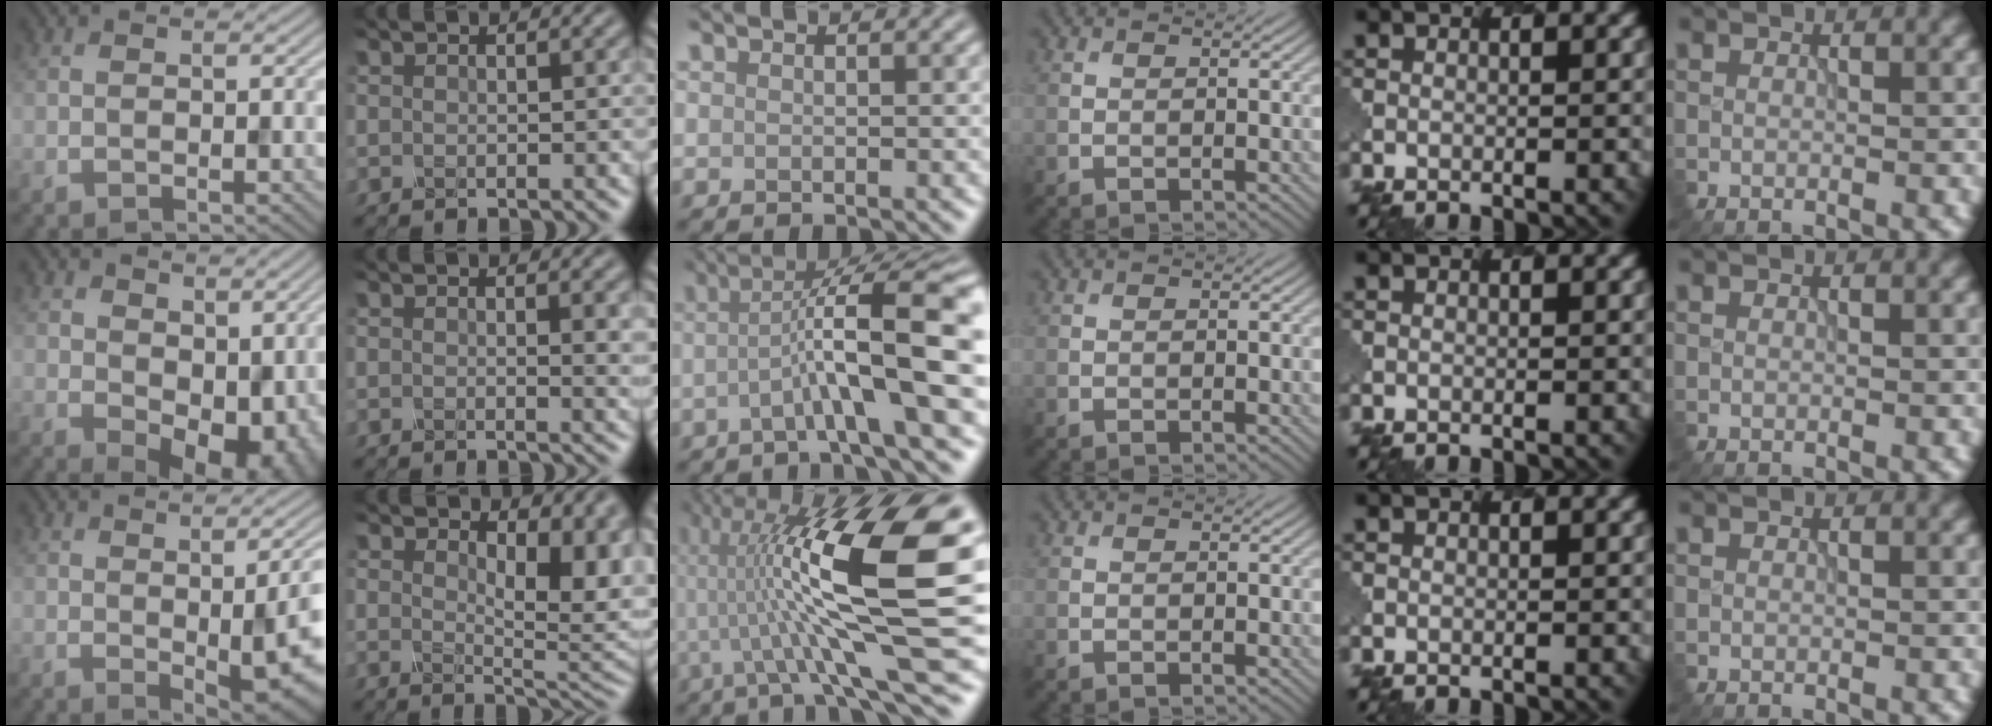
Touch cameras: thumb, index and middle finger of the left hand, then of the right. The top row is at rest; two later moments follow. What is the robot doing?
{"motion": "dispense", "object": "dispenser bottle"}